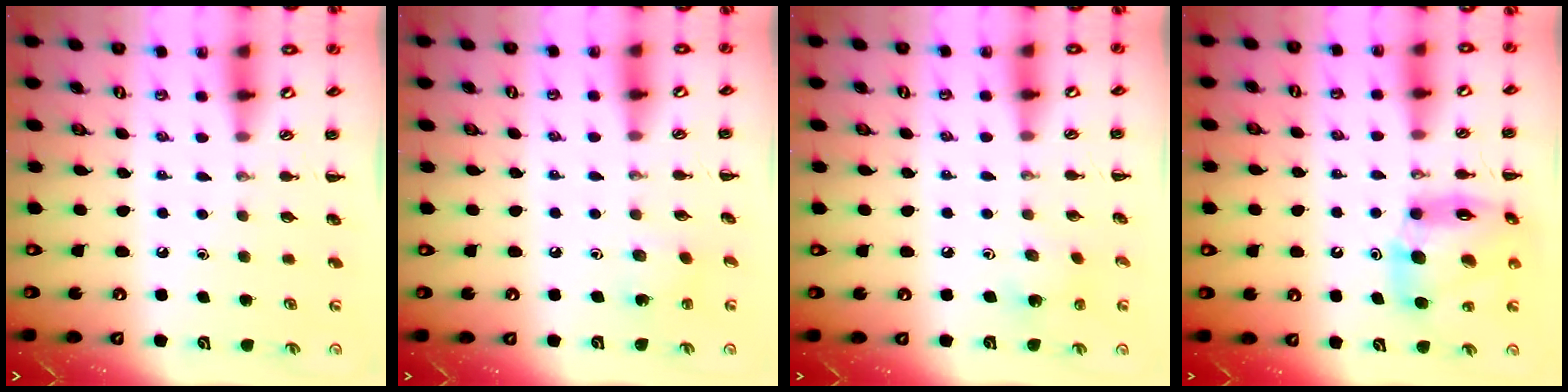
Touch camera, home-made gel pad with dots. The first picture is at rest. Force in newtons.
{"total": 2.8, "press": 2.7, "slide": 0.8}
{"total": 2.2, "press": 2.1, "slide": 0.7}
{"total": 13.2, "press": 12.8, "slide": 3.2}